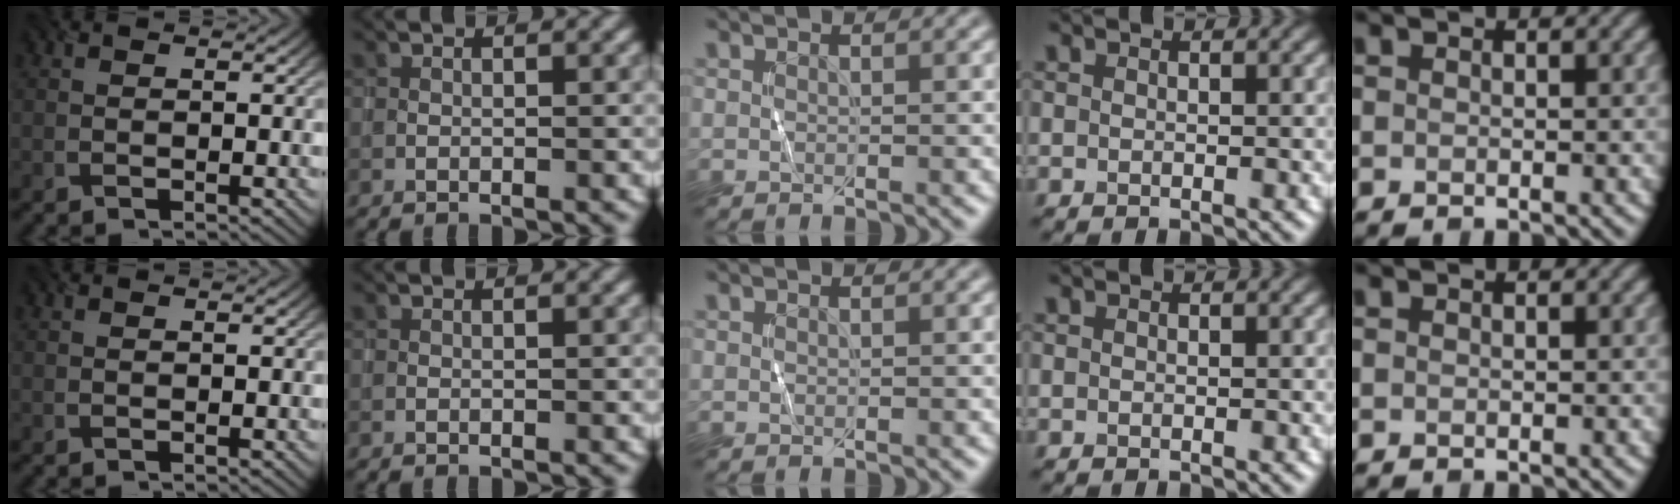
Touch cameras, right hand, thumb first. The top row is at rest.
{}